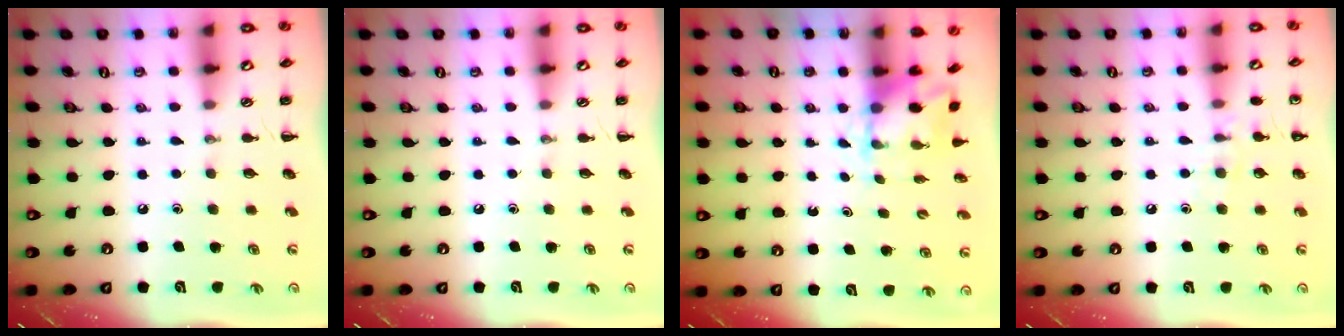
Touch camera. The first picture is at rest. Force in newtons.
{"total": 0.0}
{"total": 2.7, "press": 2.5, "slide": 0.9}
{"total": 7.2, "press": 6.9, "slide": 2.0}